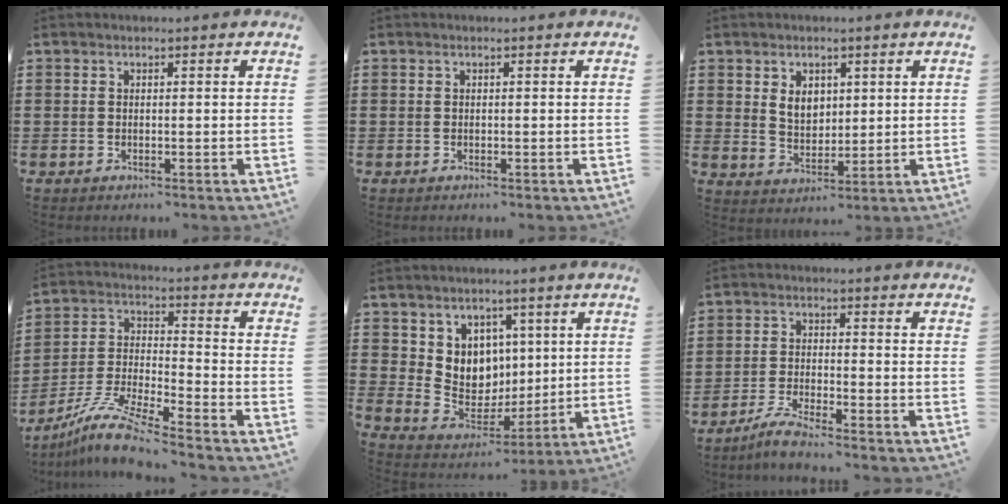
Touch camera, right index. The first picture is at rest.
{"total": 0.0}
{"total": 4.3, "force": [1.6, 3.1, 2.5], "torque": [-0.052, 0.008, 0.026]}
{"total": 9.7, "force": [-8.5, 0.0, 4.6], "torque": [-0.105, 0.000, -0.172]}
{"total": 7.2, "force": [3.0, 6.4, 0.7], "torque": [-0.042, -0.028, 0.062]}
{"total": 3.6, "force": [-3.3, -0.3, 1.6], "torque": [-0.043, -0.006, -0.066]}